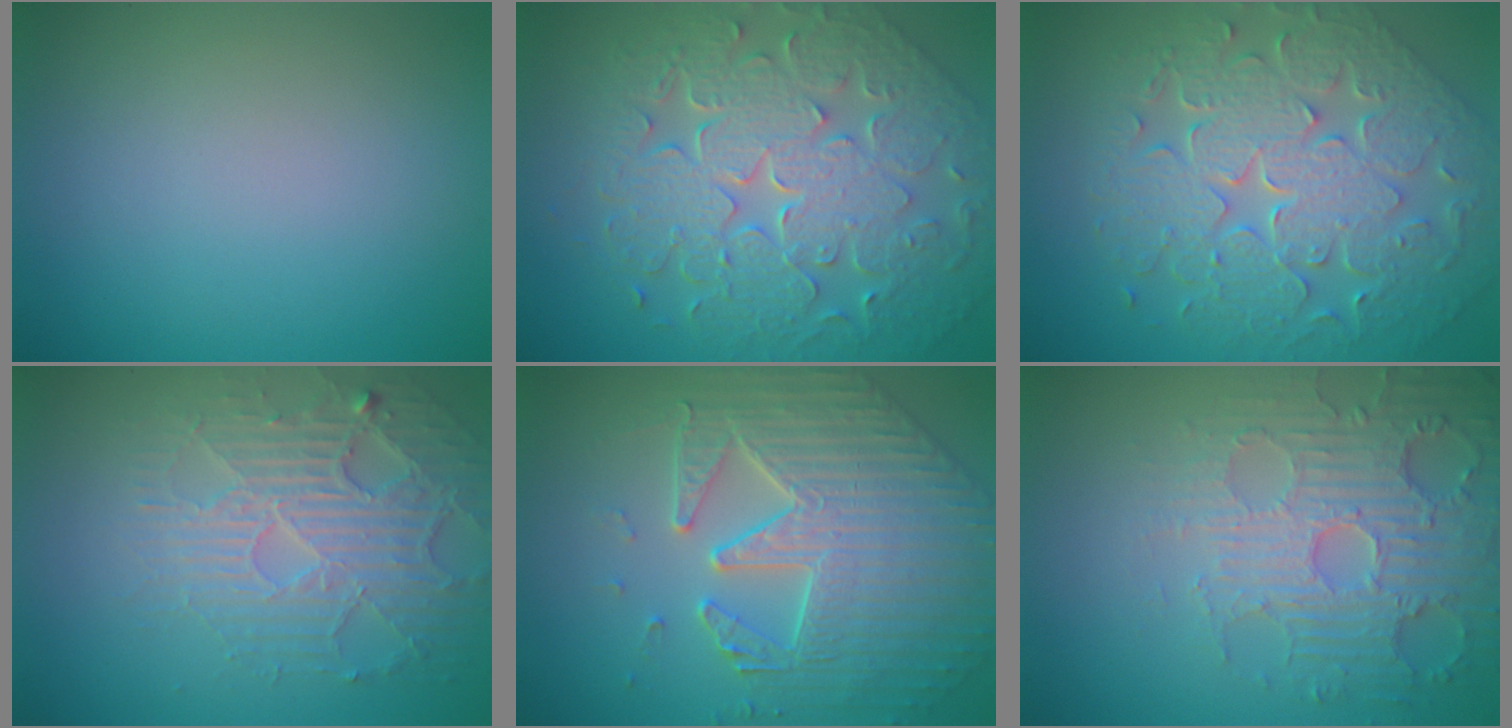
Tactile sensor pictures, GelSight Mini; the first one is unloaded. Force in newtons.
{"total": 9.5, "press": 6.7, "slide": 6.7}
{"total": 9.3, "press": 6.8, "slide": 6.2}
{"total": 4.9, "press": 4.2, "slide": 2.5}
{"total": 5.8, "press": 5.3, "slide": 2.5}
{"total": 4.8, "press": 4.6, "slide": 1.2}